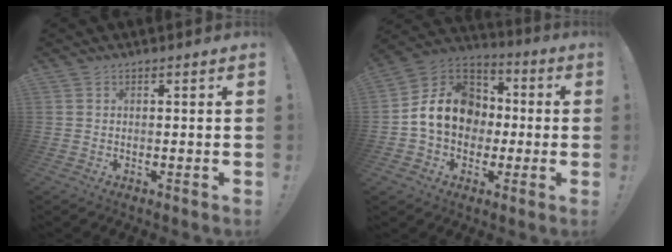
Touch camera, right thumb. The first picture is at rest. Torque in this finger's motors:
{"motor_torque": [2.54, 1.88, 0.86, -0.84, 0.15]}